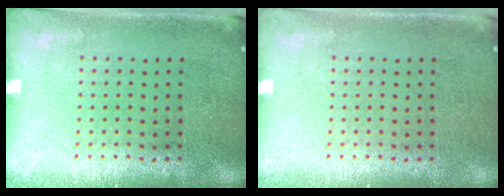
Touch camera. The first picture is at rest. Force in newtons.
{"total": 0.0}